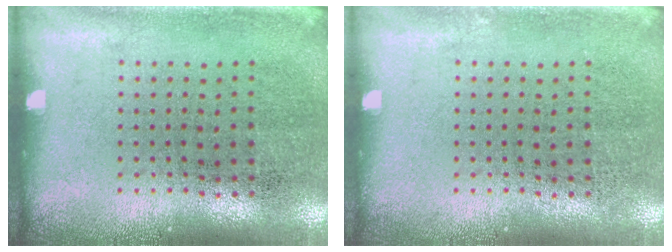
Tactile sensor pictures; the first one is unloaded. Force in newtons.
{"total": 0.0}